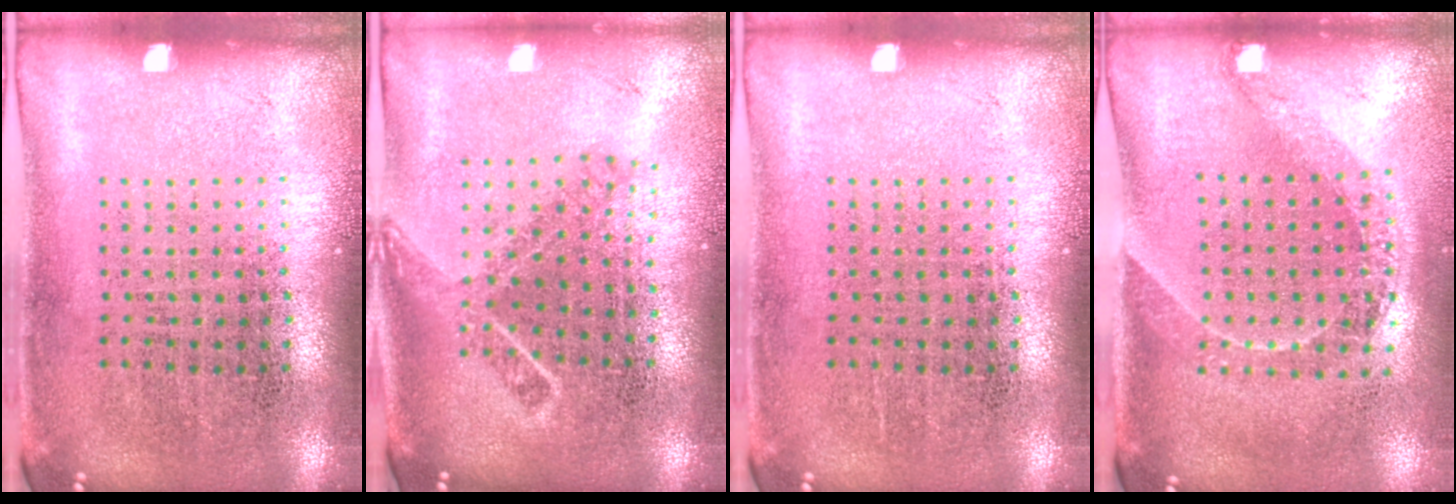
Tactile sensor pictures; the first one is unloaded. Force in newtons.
{"total": 1.7, "press": 1.2, "slide": 1.2}
{"total": 0.0}
{"total": 1.5, "press": 1.2, "slide": 0.9}